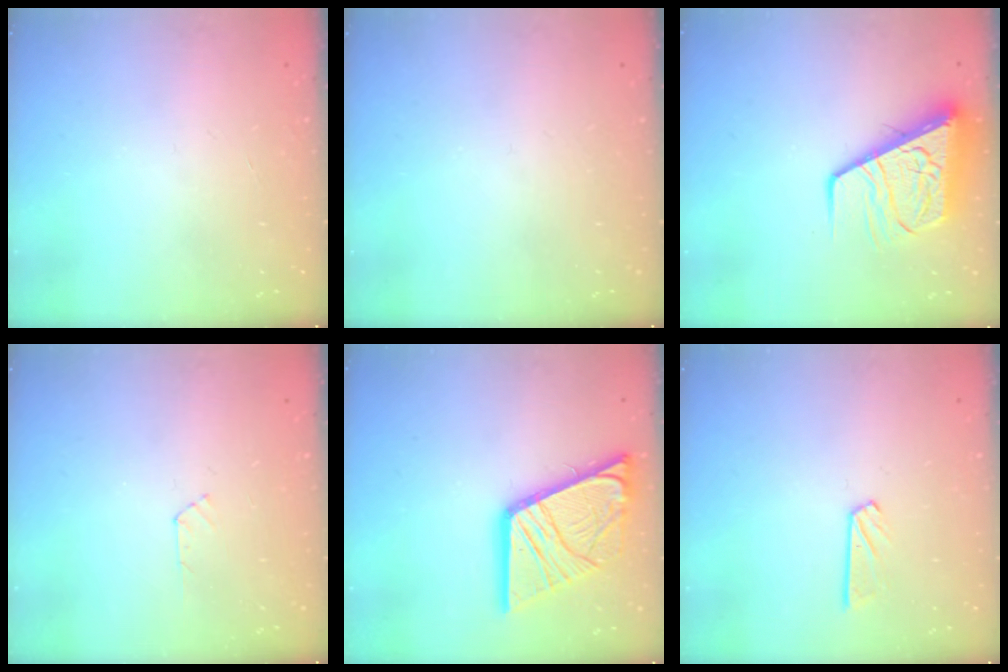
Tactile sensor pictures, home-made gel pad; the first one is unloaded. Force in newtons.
{"total": 0.0}
{"total": 13.4, "press": 13.3, "slide": 1.4}
{"total": 3.3, "press": 3.2, "slide": 0.3}
{"total": 21.7, "press": 21.6, "slide": 2.4}
{"total": 3.9, "press": 3.9, "slide": 0.3}